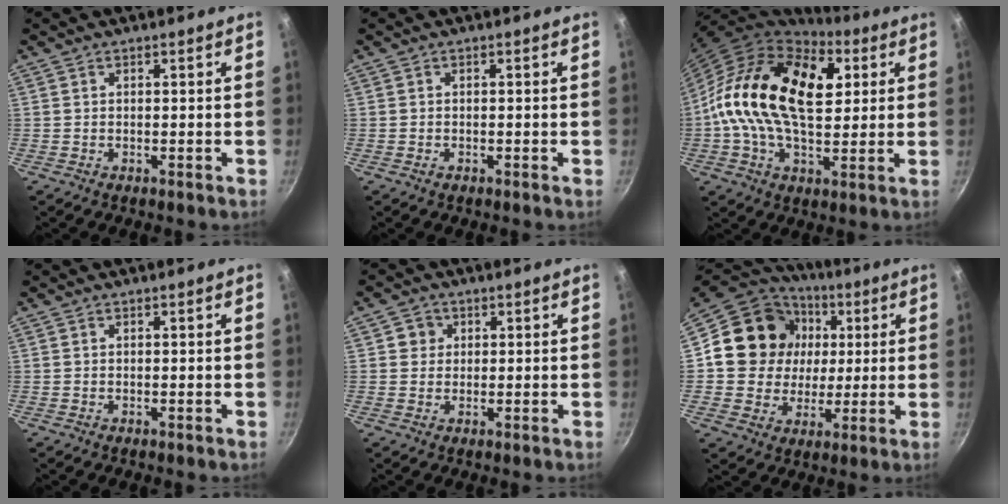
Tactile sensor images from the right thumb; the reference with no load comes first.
{"total": 0.5, "force": [-0.3, 0.3, 0.3], "torque": [-0.005, 0.002, -0.008]}
{"total": 24.1, "force": [4.8, 14.1, 18.9], "torque": [-0.319, 0.014, 0.062]}
{"total": 0.0}
{"total": 3.0, "force": [0.7, 2.9, 0.6], "torque": [0.011, 0.003, 0.005]}
{"total": 17.6, "force": [3.3, 15.8, 6.9], "torque": [-0.104, 0.012, 0.051]}